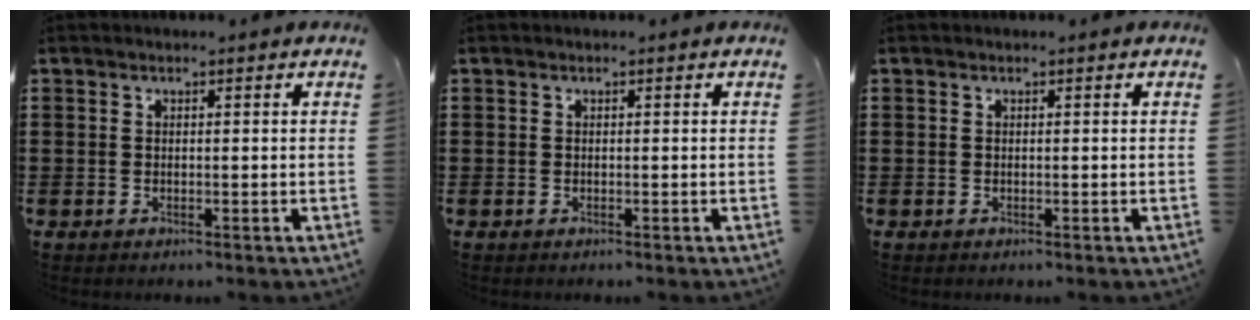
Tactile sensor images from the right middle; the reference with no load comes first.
{"total": 0.0}
{"total": 0.0}